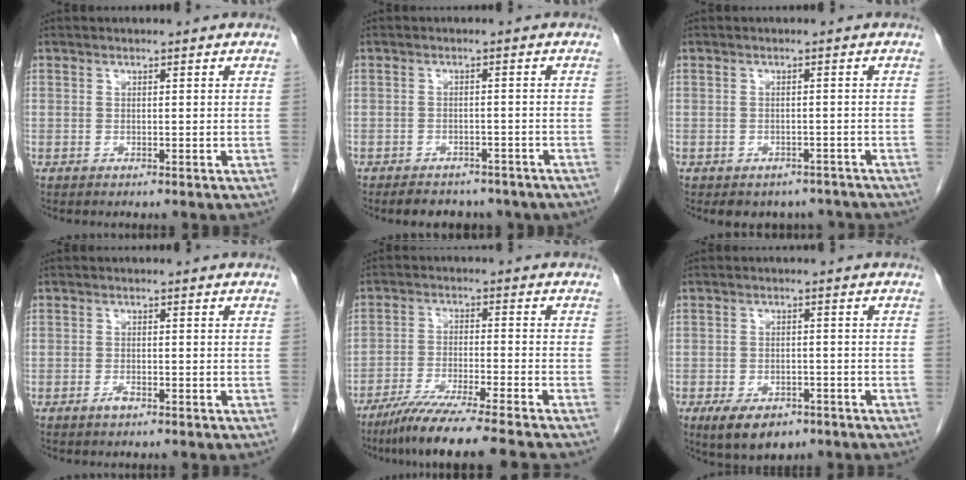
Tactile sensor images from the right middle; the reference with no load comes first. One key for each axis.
{"total": 9.0, "fx": -7.4, "fy": 3.9, "fz": 3.2, "tx": -0.045, "ty": 0.004, "tz": -0.083}
{"total": 5.6, "fx": -4.8, "fy": 2.8, "fz": 0.6, "tx": 0.005, "ty": 0.009, "tz": -0.053}
{"total": 1.2, "fx": -0.8, "fy": 0.3, "fz": 0.8, "tx": -0.016, "ty": 0.000, "tz": -0.012}
{"total": 11.5, "fx": -9.6, "fy": -1.4, "fz": 6.2, "tx": -0.093, "ty": -0.039, "tz": -0.158}
{"total": 7.1, "fx": -4.6, "fy": 3.6, "fz": 4.0, "tx": -0.070, "ty": -0.005, "tz": -0.068}